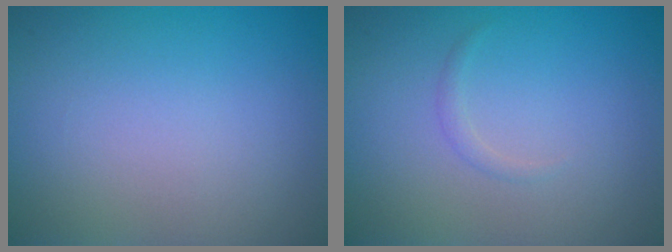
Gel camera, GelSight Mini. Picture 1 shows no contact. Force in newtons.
{"total": 0.6, "press": 0.6, "slide": 0.0}